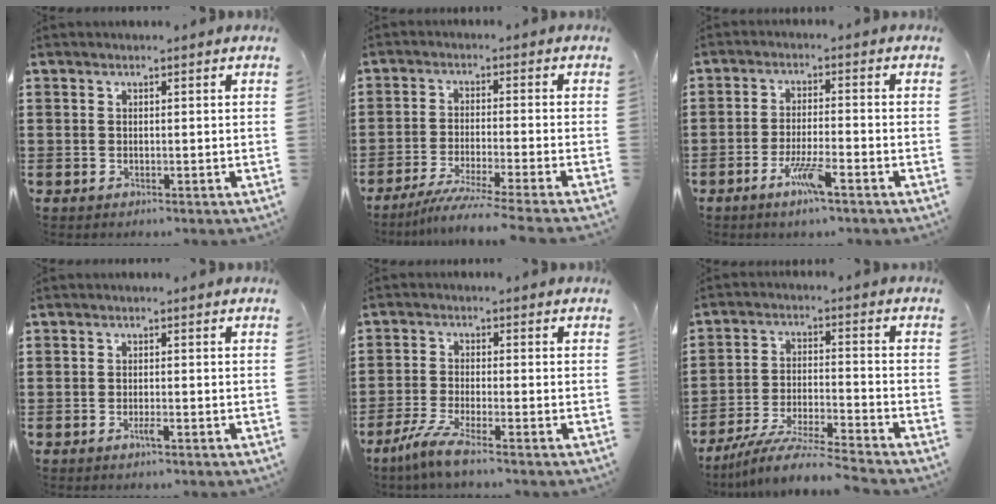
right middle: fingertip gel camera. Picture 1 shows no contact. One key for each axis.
{"total": 5.2, "fx": -4.5, "fy": -0.7, "fz": 2.6, "tx": -0.048, "ty": -0.020, "tz": -0.087}
{"total": 5.4, "fx": -3.3, "fy": 0.7, "fz": 4.3, "tx": -0.088, "ty": -0.007, "tz": -0.059}
{"total": 1.3, "fx": -0.7, "fy": 0.2, "fz": 1.1, "tx": -0.020, "ty": -0.003, "tz": -0.012}
{"total": 4.7, "fx": -3.2, "fy": 0.0, "fz": 3.4, "tx": -0.085, "ty": -0.020, "tz": -0.064}
{"total": 7.9, "fx": -7.2, "fy": -0.5, "fz": 3.1, "tx": -0.061, "ty": -0.009, "tz": -0.141}